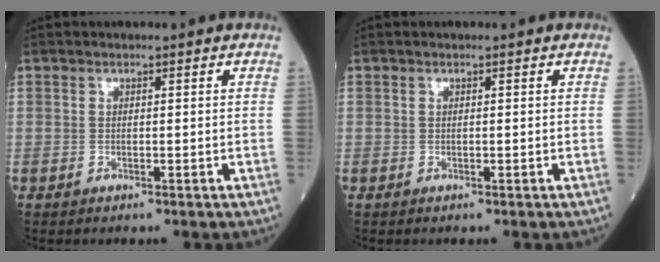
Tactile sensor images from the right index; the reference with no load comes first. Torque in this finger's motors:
{"motor_torque": [0.07, -0.05, -0.01, 0.00]}